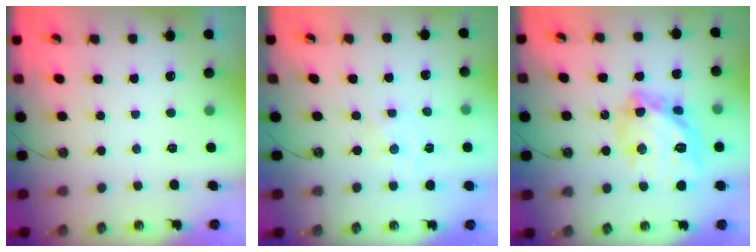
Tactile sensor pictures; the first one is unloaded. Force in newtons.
{"total": 0.0}
{"total": 17.7, "press": 17.6, "slide": 1.7}